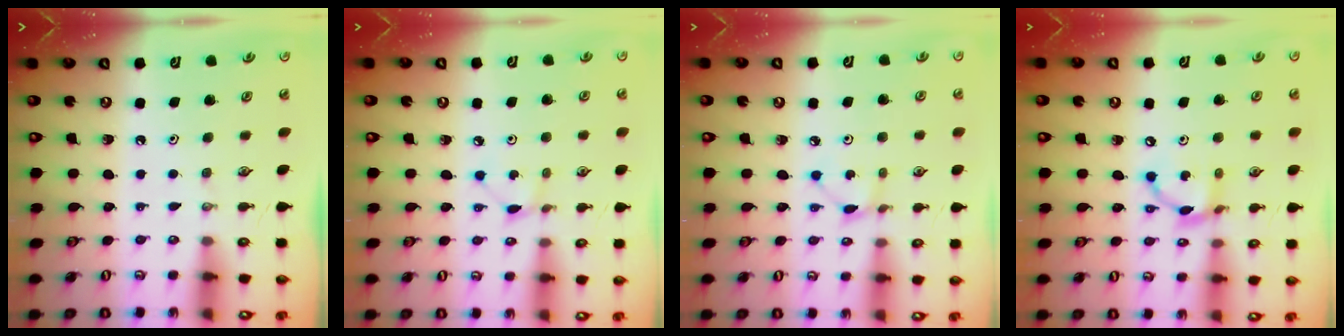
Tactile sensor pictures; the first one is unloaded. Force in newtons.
{"total": 1.3, "press": 1.3, "slide": 0.1}
{"total": 1.8, "press": 1.8, "slide": 0.3}
{"total": 9.3, "press": 9.3, "slide": 0.5}